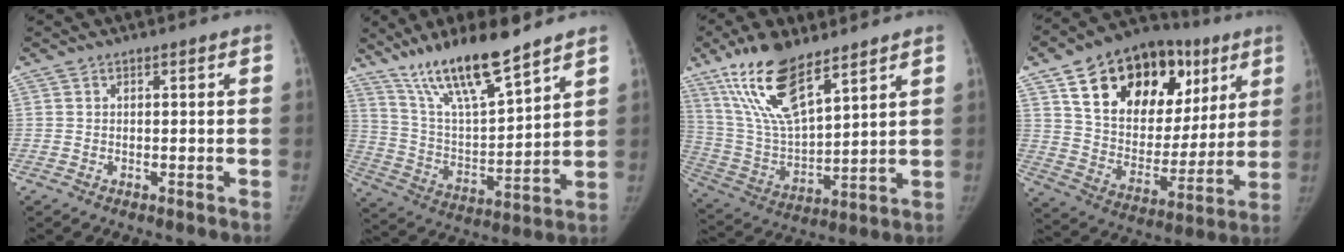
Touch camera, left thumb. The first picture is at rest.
{"total": 17.0, "force": [12.6, 3.1, 10.9], "torque": [-0.176, -0.068, 0.240]}
{"total": 17.3, "force": [11.2, 5.7, 11.9], "torque": [-0.214, -0.050, 0.226]}
{"total": 27.7, "force": [12.6, 17.3, 17.6], "torque": [-0.232, 0.004, 0.211]}